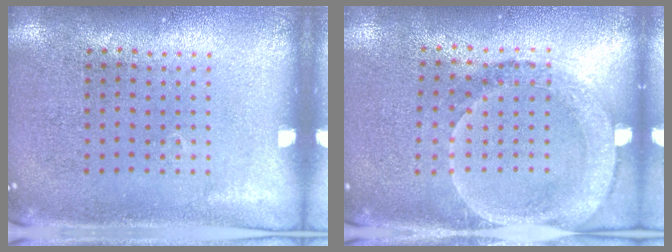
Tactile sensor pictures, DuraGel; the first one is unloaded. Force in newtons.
{"total": 1.9, "press": 1.6, "slide": 0.9}